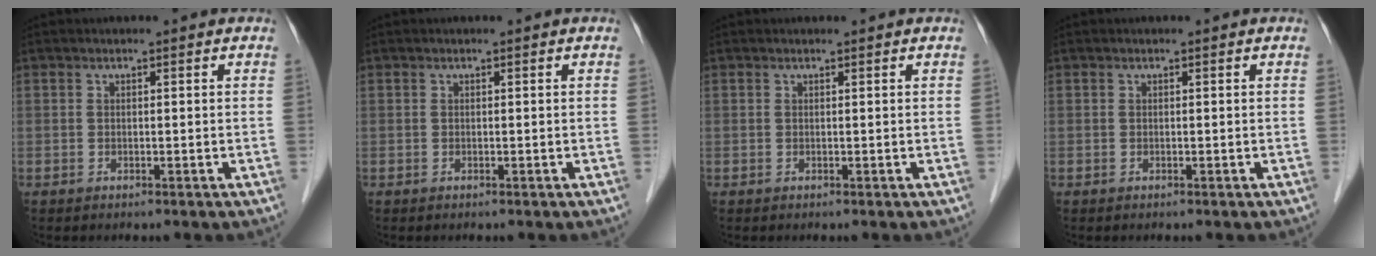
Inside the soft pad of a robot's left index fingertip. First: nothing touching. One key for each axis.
{"total": 0.0}
{"total": 0.0}
{"total": 0.0}